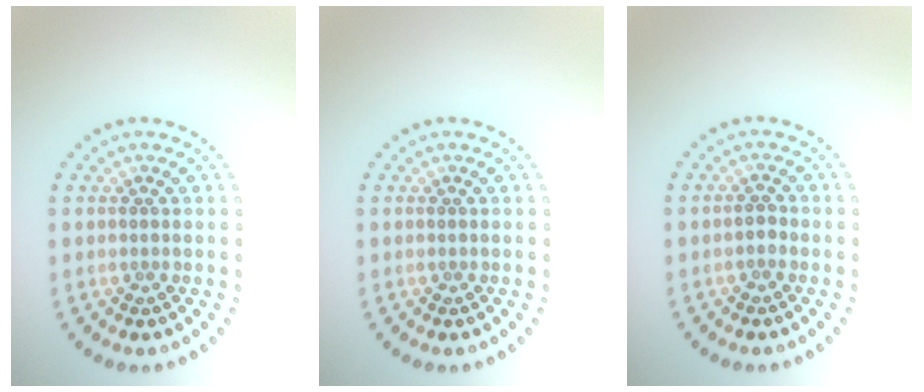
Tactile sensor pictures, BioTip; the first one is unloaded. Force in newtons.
{"total": 0.0}
{"total": 0.7, "press": 0.7, "slide": 0.3}